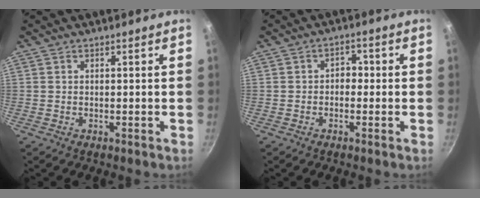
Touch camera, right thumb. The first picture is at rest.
{"total": 2.7, "force": [-0.5, 2.1, 1.6], "torque": [-0.007, 0.010, -0.013]}